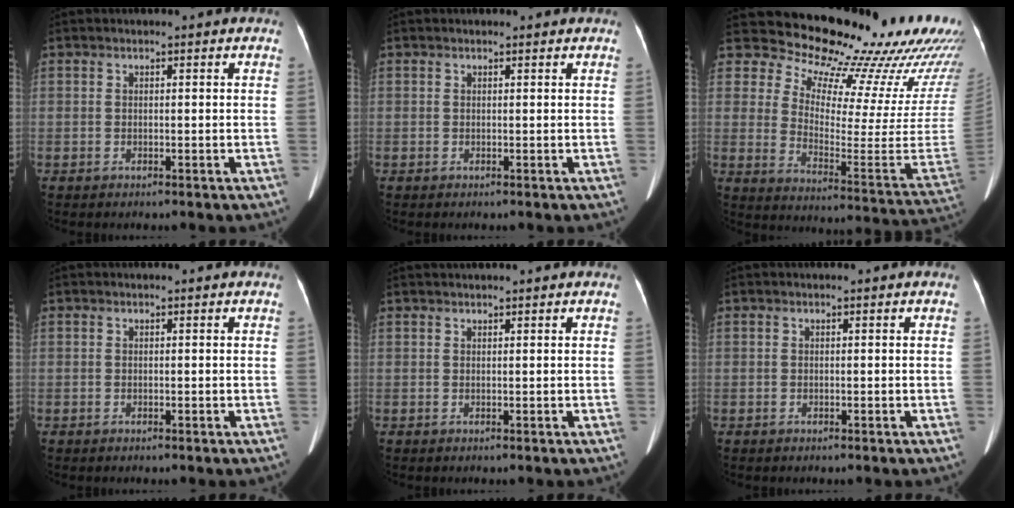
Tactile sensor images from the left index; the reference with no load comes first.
{"total": 1.0, "force": [0.9, 0.5, 0.1], "torque": [-0.004, 0.005, 0.009]}
{"total": 25.1, "force": [23.1, 4.5, 8.6], "torque": [-0.132, -0.129, 0.282]}
{"total": 0.0}
{"total": 3.7, "force": [3.4, -0.1, 1.5], "torque": [-0.016, 0.022, 0.042]}
{"total": 0.0}